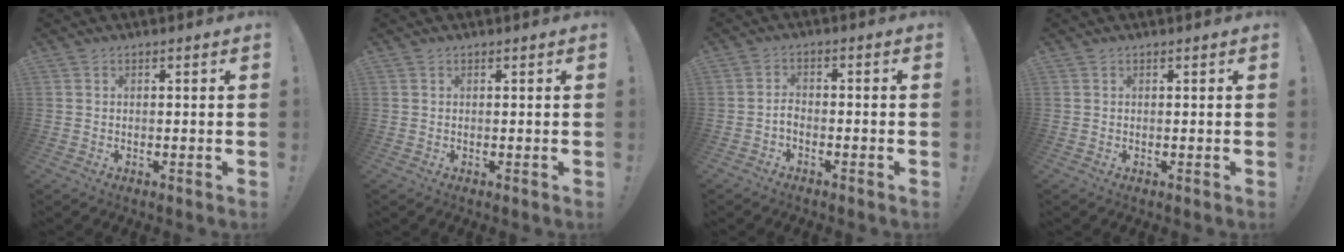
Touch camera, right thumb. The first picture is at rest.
{"total": 0.0}
{"total": 2.6, "force": [-1.7, 0.8, 1.9], "torque": [-0.037, 0.002, -0.032]}
{"total": 0.0}